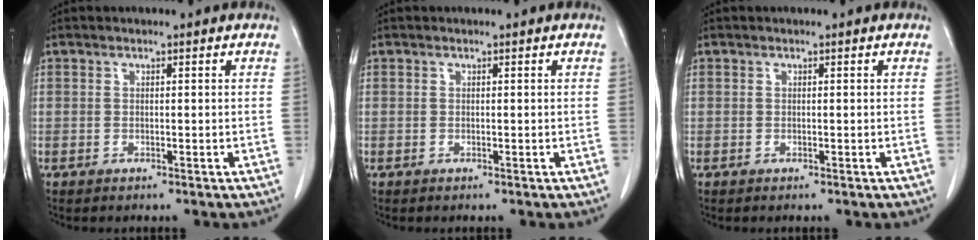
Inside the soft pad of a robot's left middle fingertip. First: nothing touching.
{"total": 0.0}
{"total": 0.0}